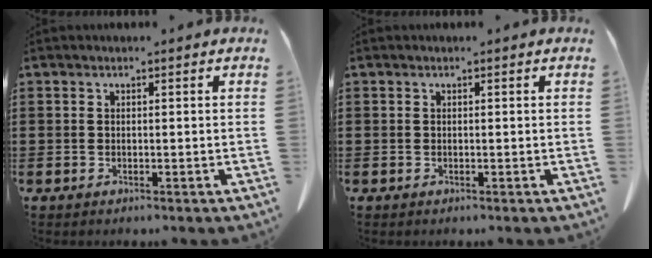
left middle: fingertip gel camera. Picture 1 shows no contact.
{"total": 0.0}